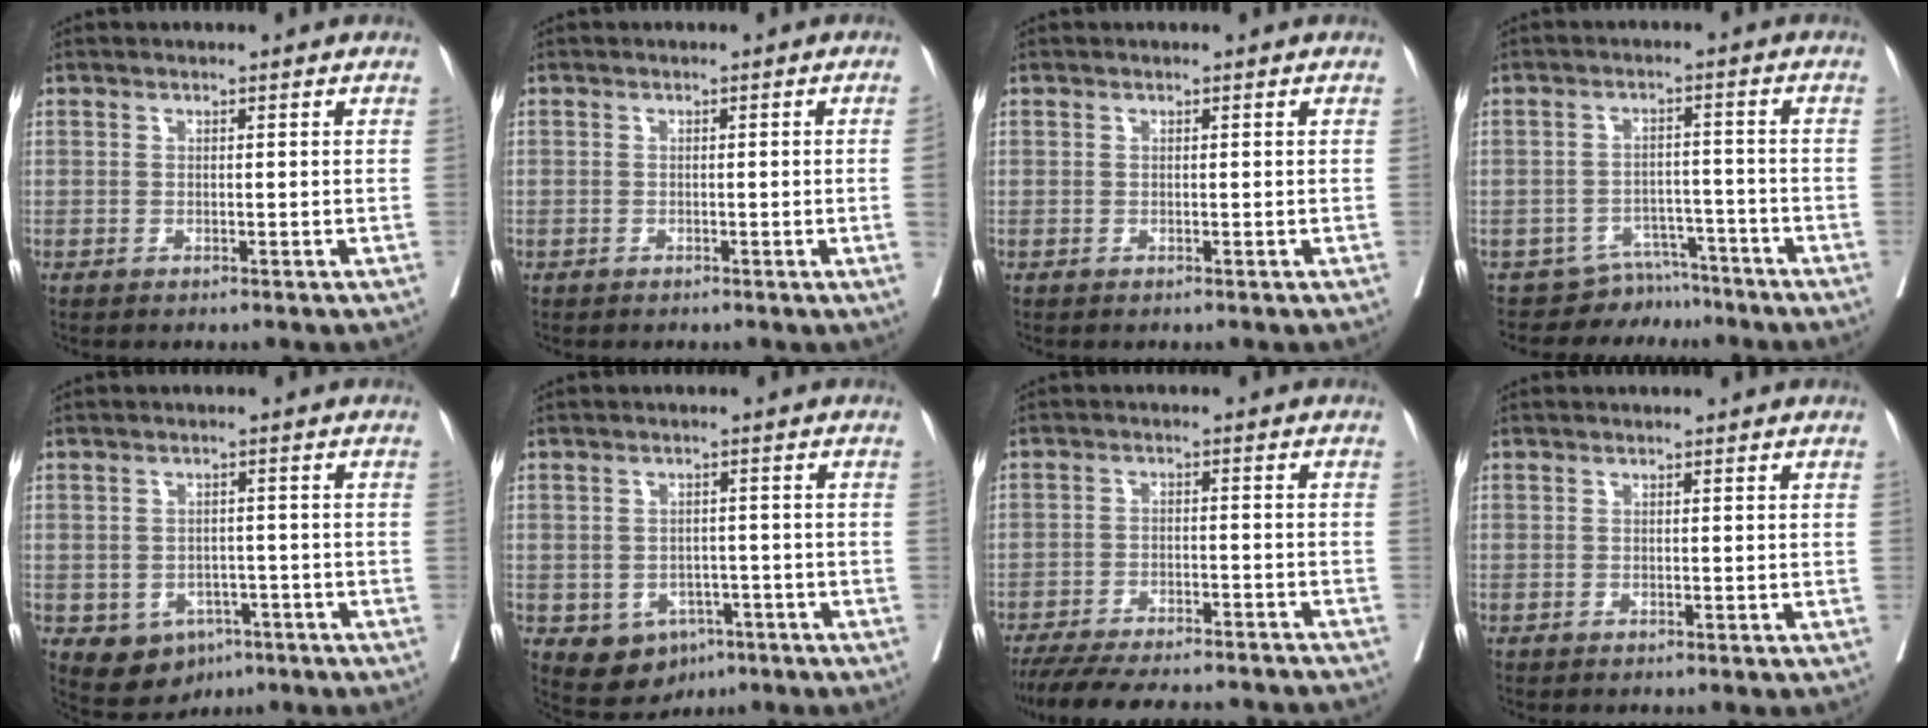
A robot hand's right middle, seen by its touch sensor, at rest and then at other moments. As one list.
[{"total": 1.2, "force": [-0.2, -0.3, 1.1], "torque": [-0.021, 0.000, -0.003]}, {"total": 0.0}, {"total": 5.7, "force": [-5.2, 2.1, -1.1], "torque": [0.020, 0.031, -0.076]}, {"total": 6.2, "force": [-3.1, 4.6, 2.8], "torque": [-0.044, 0.004, -0.034]}, {"total": 6.3, "force": [-3.1, 4.7, 2.9], "torque": [-0.045, 0.004, -0.034]}, {"total": 20.9, "force": [-19.0, 3.3, 8.2], "torque": [-0.154, -0.025, -0.254]}, {"total": 0.0}]